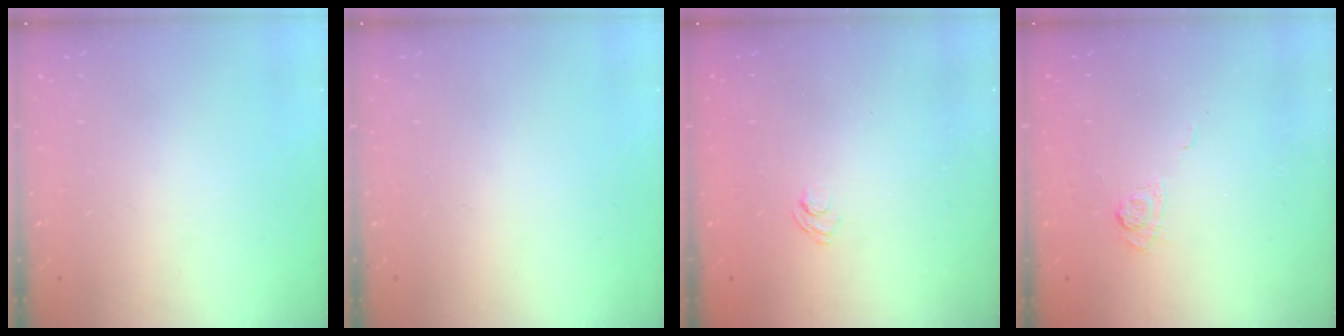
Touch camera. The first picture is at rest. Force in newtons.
{"total": 0.0}
{"total": 2.3, "press": 1.8, "slide": 1.3}
{"total": 3.6, "press": 3.1, "slide": 1.7}